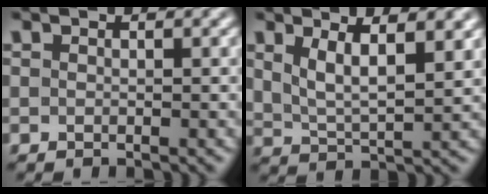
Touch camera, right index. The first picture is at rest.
{"total": 4.3, "force": [1.7, 2.1, 3.4], "torque": [-0.059, -0.015, 0.035]}